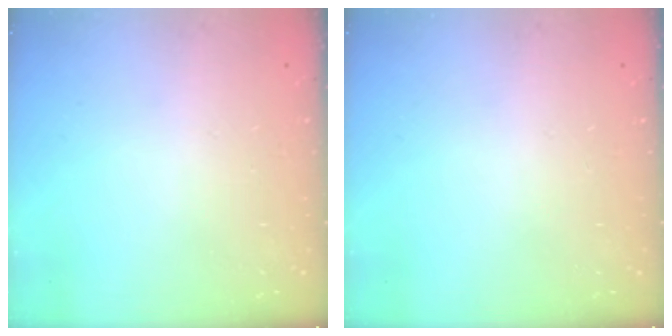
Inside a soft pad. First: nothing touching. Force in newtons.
{"total": 0.0}